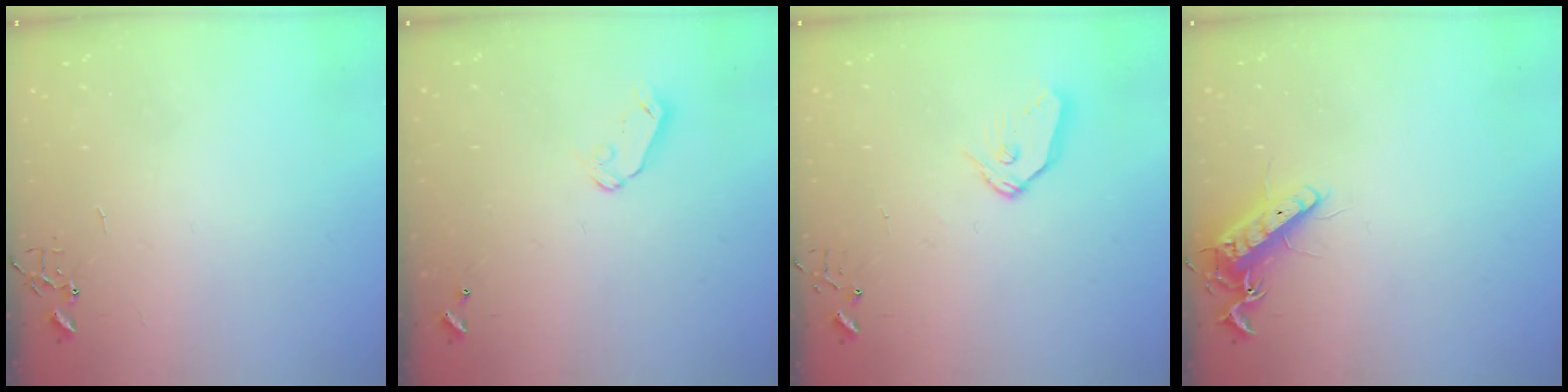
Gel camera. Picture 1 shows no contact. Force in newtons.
{"total": 5.4, "press": 5.4, "slide": 0.5}
{"total": 8.9, "press": 8.8, "slide": 0.6}
{"total": 12.7, "press": 12.6, "slide": 1.5}